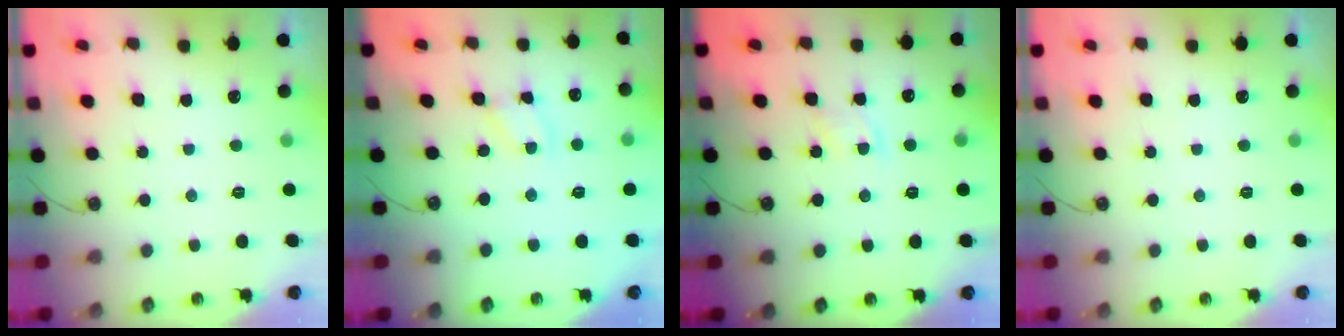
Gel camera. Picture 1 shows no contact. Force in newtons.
{"total": 1.9, "press": 1.8, "slide": 0.3}
{"total": 6.0, "press": 5.9, "slide": 0.6}
{"total": 0.0}